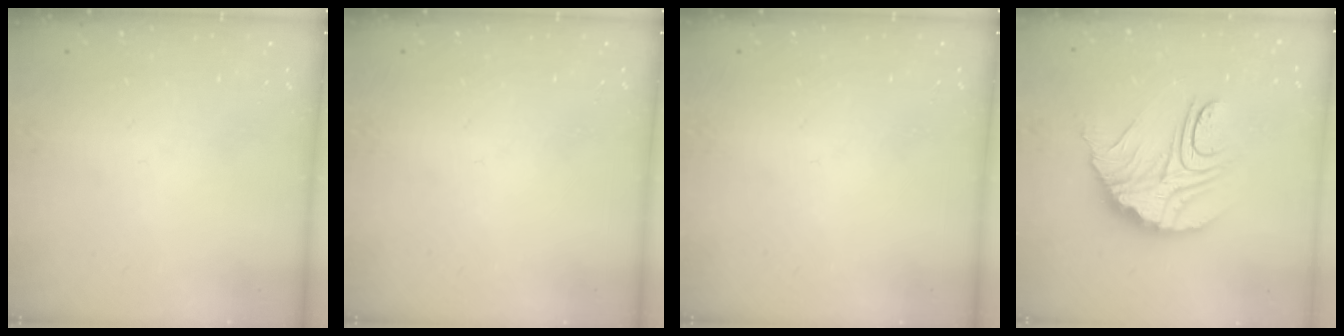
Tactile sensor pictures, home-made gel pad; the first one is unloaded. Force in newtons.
{"total": 0.0}
{"total": 0.0}
{"total": 17.5, "press": 17.4, "slide": 1.3}